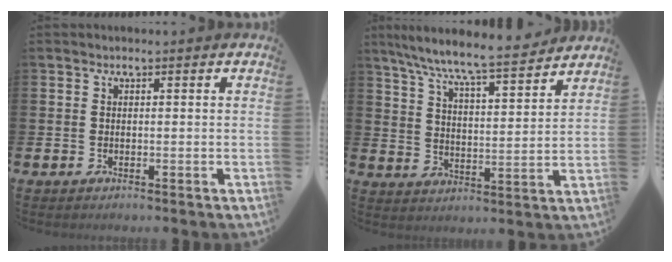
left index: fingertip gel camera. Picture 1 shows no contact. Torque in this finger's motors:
{"motor_torque": [1.06, -1.08, 0.54, 0.21]}